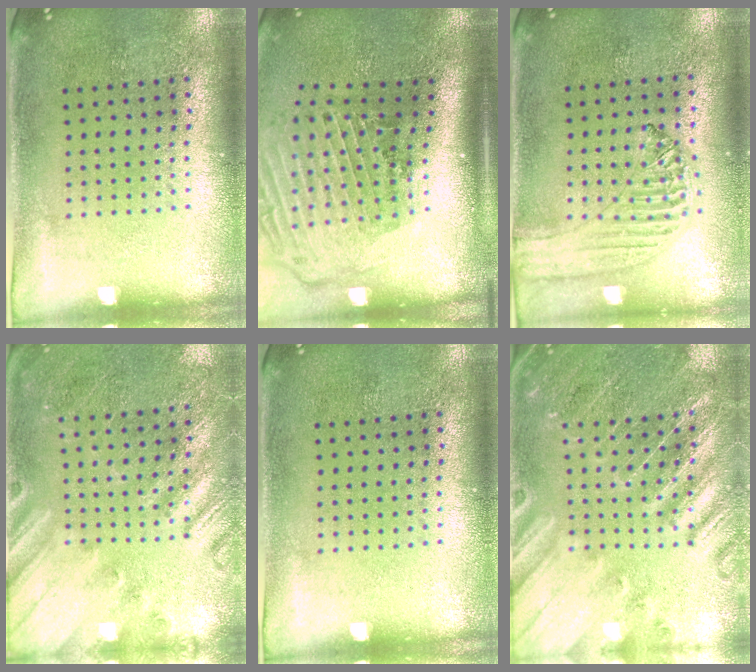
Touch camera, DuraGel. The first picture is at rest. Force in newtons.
{"total": 3.0, "press": 2.1, "slide": 2.1}
{"total": 1.2, "press": 1.2, "slide": 0.1}
{"total": 2.3, "press": 2.2, "slide": 0.6}
{"total": 0.0}
{"total": 3.0, "press": 3.0, "slide": 0.3}